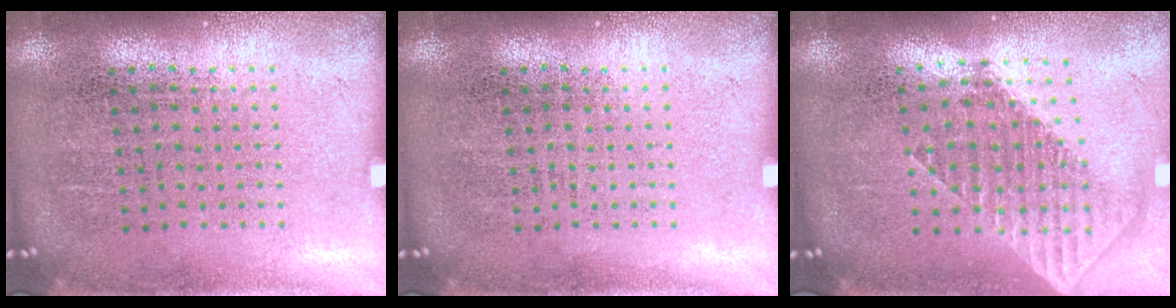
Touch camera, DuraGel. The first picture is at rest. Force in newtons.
{"total": 0.0}
{"total": 1.9, "press": 1.5, "slide": 1.2}